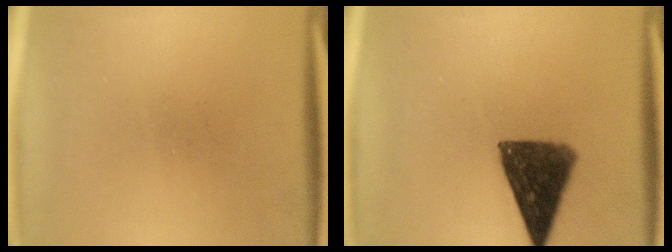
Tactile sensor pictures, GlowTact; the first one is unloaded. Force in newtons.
{"total": 11.7}